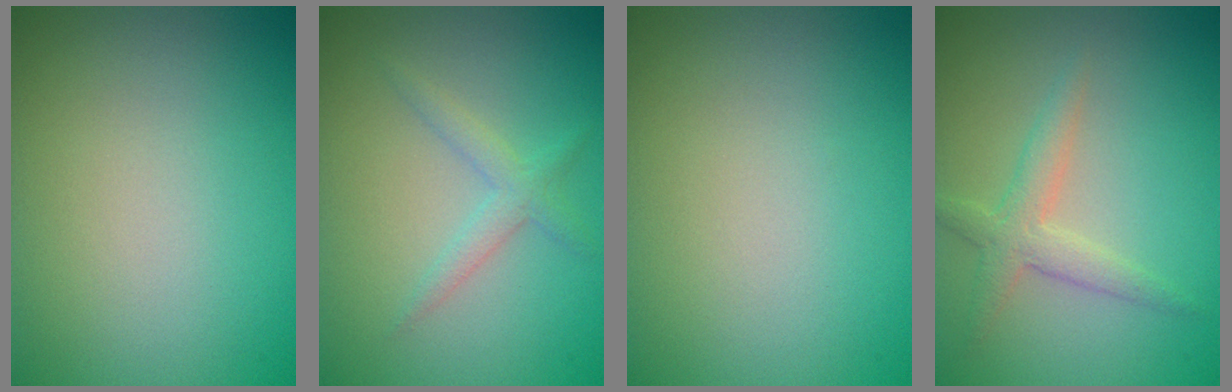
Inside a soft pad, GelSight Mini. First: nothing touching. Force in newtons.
{"total": 1.7, "press": 1.7, "slide": 0.1}
{"total": 0.0}
{"total": 2.4, "press": 2.4, "slide": 0.1}